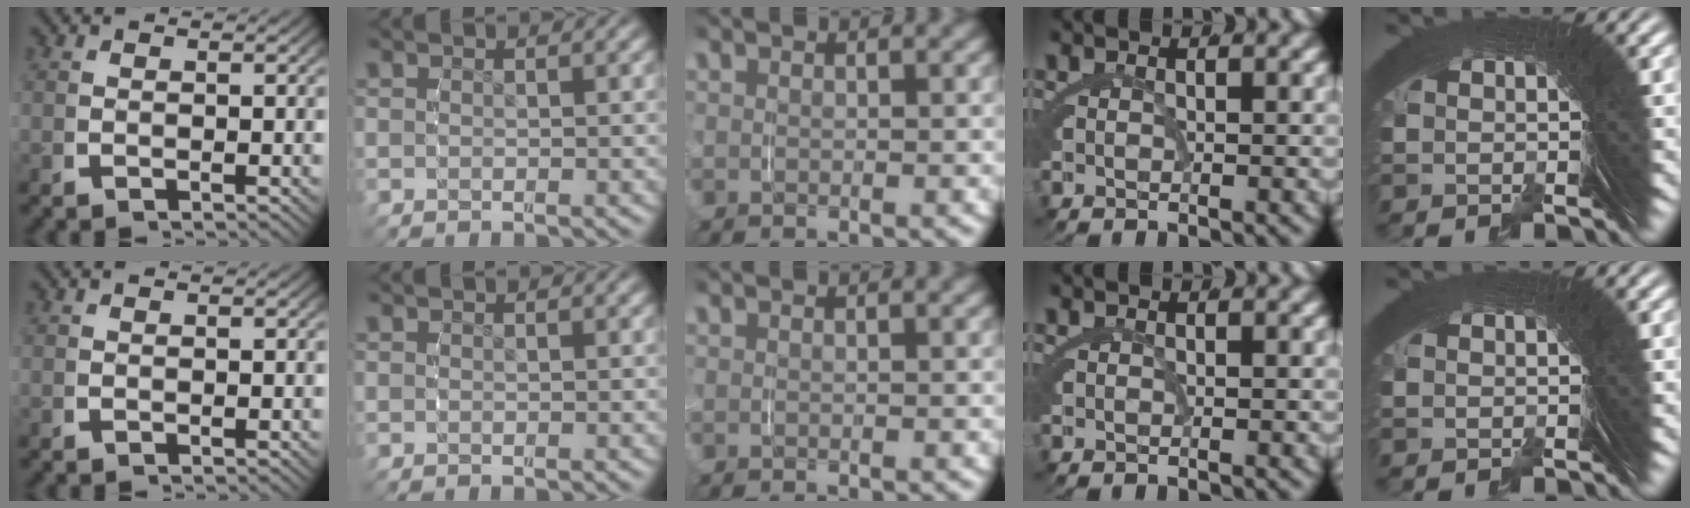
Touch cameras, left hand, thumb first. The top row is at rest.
{}